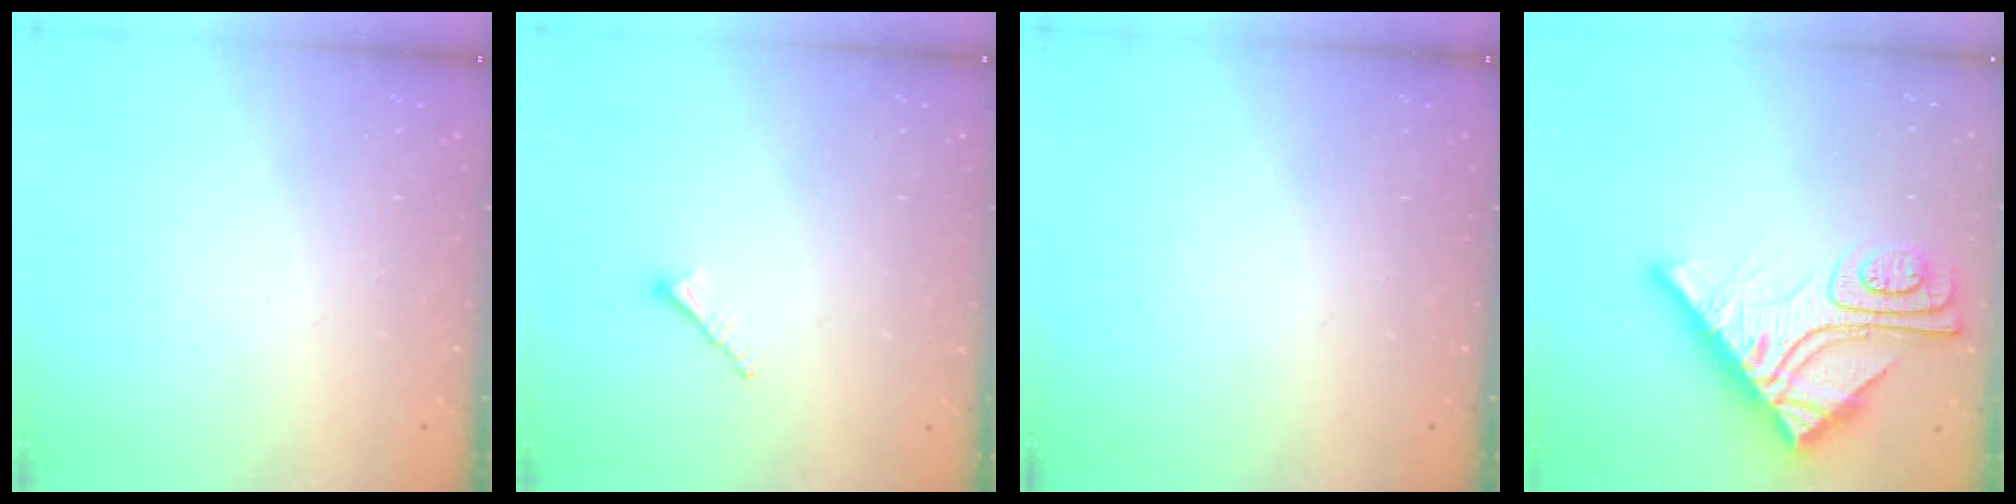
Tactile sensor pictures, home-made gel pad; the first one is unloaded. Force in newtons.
{"total": 2.3, "press": 2.2, "slide": 0.6}
{"total": 0.0}
{"total": 17.0, "press": 16.9, "slide": 1.4}